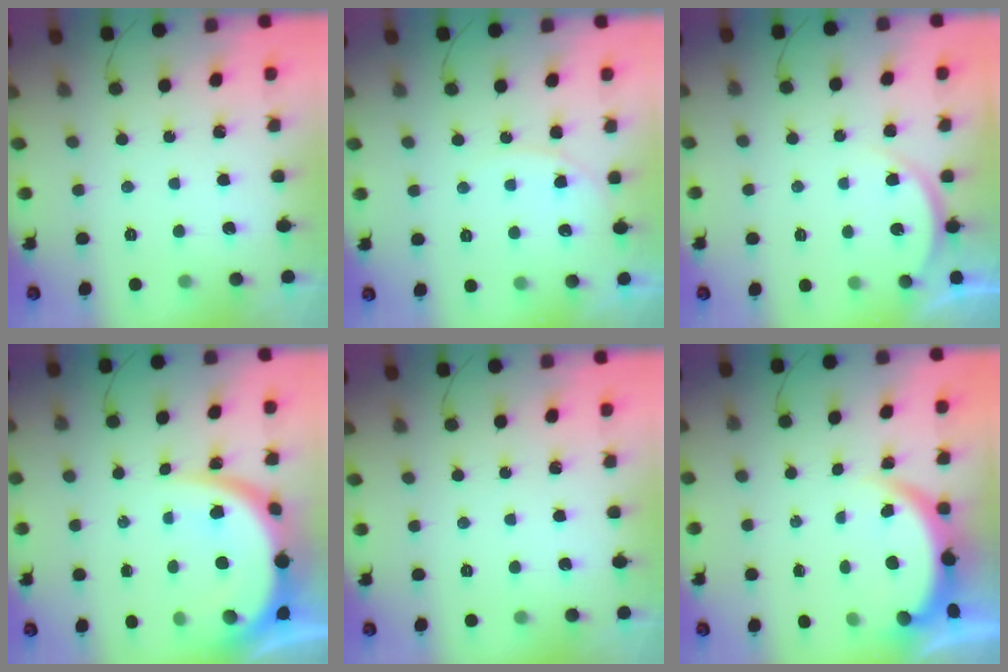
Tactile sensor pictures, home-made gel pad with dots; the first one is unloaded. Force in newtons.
{"total": 6.6, "press": 6.6, "slide": 0.4}
{"total": 4.3, "press": 4.2, "slide": 0.6}
{"total": 11.0, "press": 10.9, "slide": 1.1}
{"total": 0.0}
{"total": 3.8, "press": 3.8, "slide": 0.2}